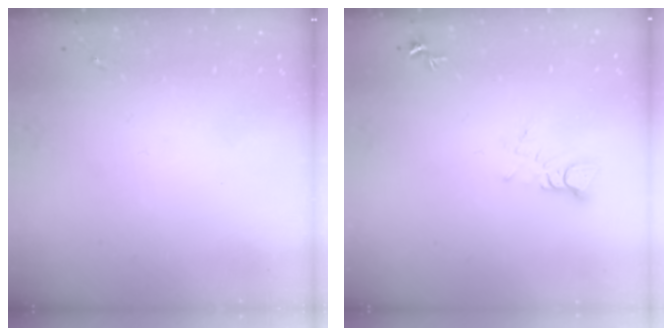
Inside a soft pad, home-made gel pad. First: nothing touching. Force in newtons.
{"total": 4.0, "press": 4.0, "slide": 0.3}